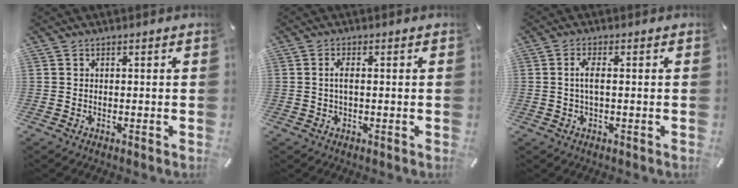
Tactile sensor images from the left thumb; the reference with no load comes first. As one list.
[{"total": 2.3, "force": [0.0, 0.8, 2.1], "torque": [-0.041, 0.001, -0.001]}, {"total": 3.4, "force": [0.1, 0.9, 3.3], "torque": [-0.061, 0.000, -0.001]}]